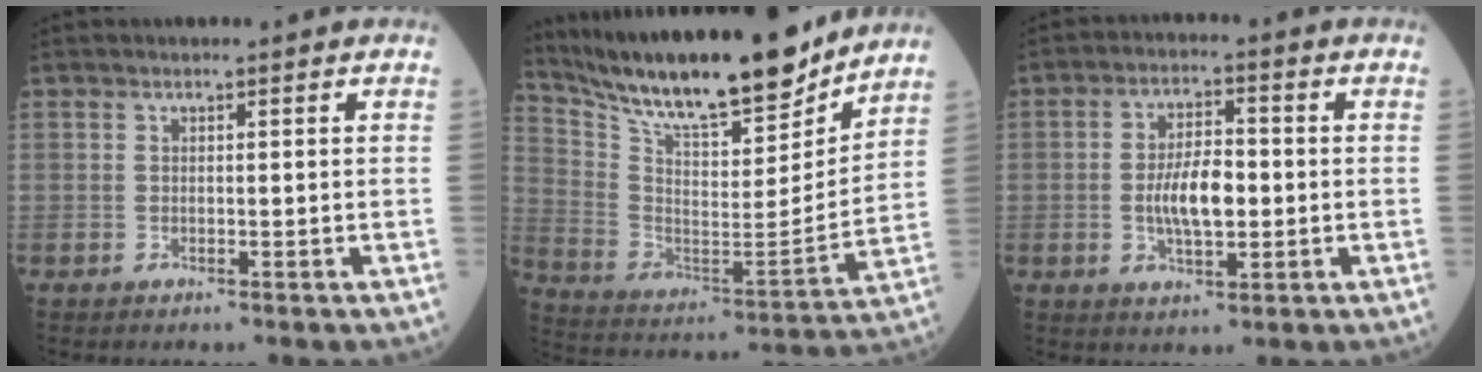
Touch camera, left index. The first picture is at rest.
{"total": 23.2, "force": [20.2, 3.5, 10.8], "torque": [-0.204, -0.016, 0.333]}
{"total": 7.5, "force": [-0.8, 2.8, 6.9], "torque": [-0.138, 0.004, -0.016]}